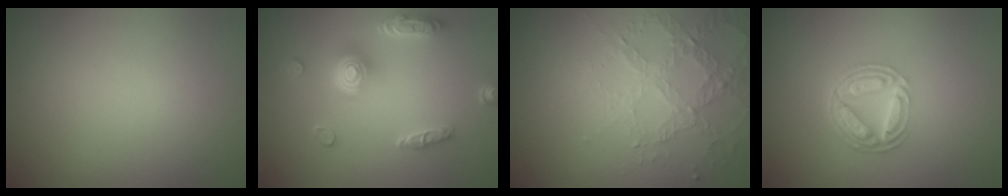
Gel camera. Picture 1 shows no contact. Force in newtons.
{"total": 4.9, "press": 4.0, "slide": 2.9}
{"total": 3.2, "press": 2.9, "slide": 1.4}
{"total": 5.3, "press": 3.9, "slide": 3.7}